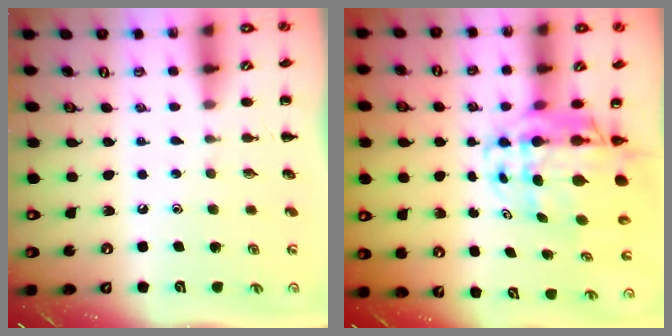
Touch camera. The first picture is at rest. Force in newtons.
{"total": 9.5, "press": 9.0, "slide": 3.0}